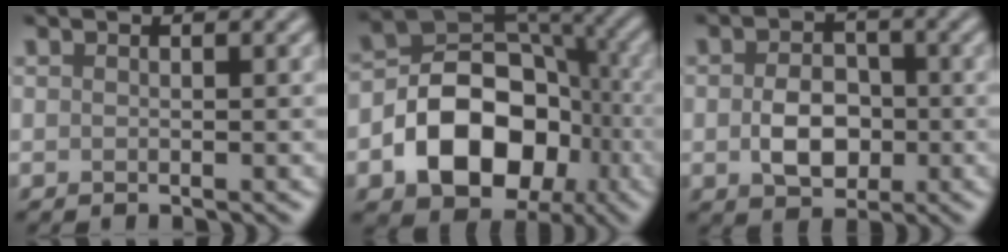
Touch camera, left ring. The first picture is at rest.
{"total": 10.9, "force": [-3.4, 7.9, 6.8], "torque": [-0.098, 0.003, -0.059]}
{"total": 4.1, "force": [-0.5, 3.0, 2.8], "torque": [-0.047, 0.001, -0.012]}